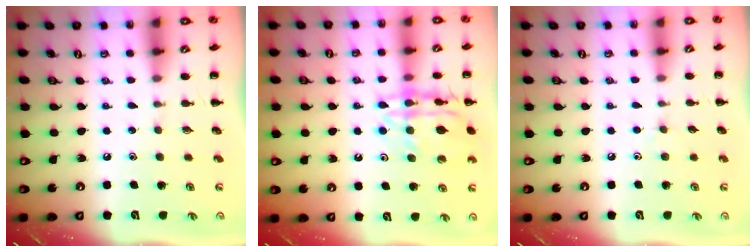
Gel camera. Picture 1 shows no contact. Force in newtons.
{"total": 15.4, "press": 15.3, "slide": 1.8}
{"total": 4.0, "press": 3.7, "slide": 1.5}